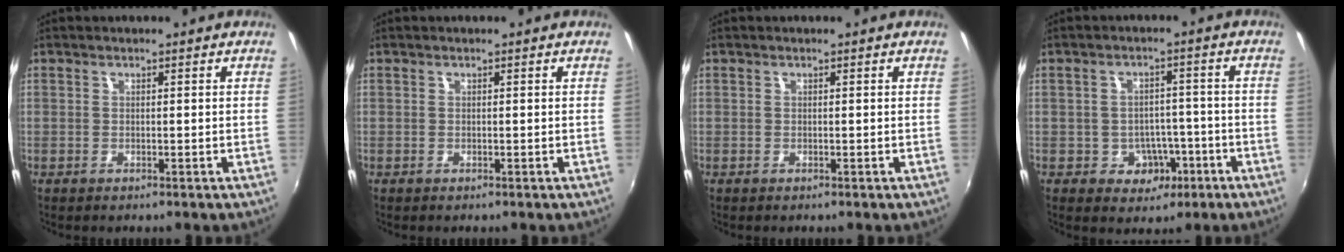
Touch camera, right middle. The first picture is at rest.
{"total": 0.0}
{"total": 0.0}
{"total": 5.9, "force": [-2.6, 4.9, 2.1], "torque": [-0.042, 0.015, -0.020]}